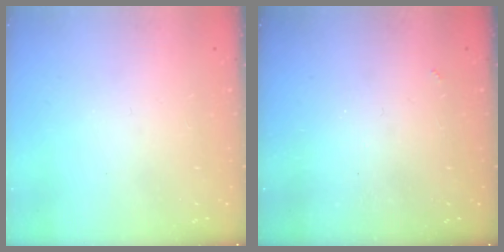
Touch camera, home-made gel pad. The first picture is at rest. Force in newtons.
{"total": 2.5, "press": 2.5, "slide": 0.5}